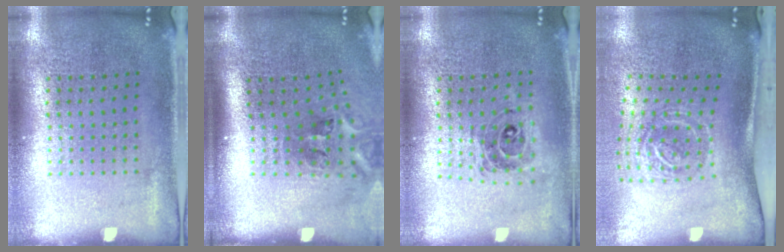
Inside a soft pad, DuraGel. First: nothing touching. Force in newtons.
{"total": 2.3, "press": 1.4, "slide": 1.9}
{"total": 0.8, "press": 0.8, "slide": 0.1}
{"total": 2.0, "press": 1.3, "slide": 1.6}